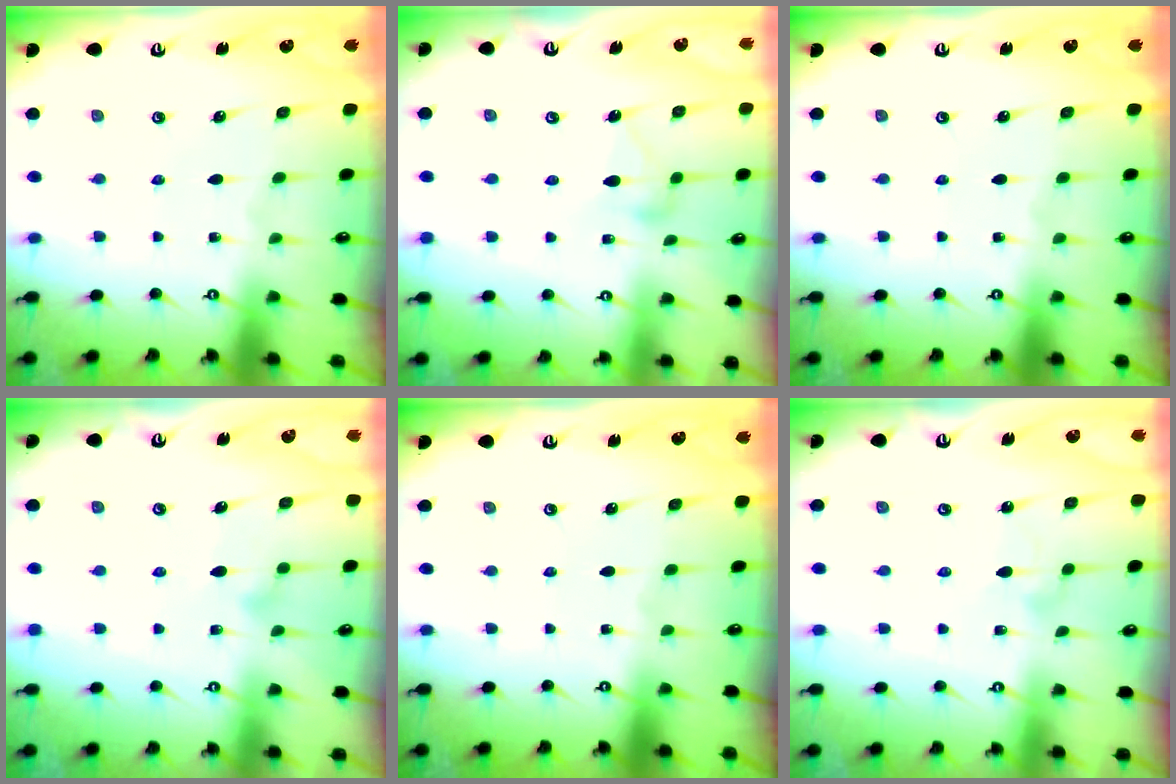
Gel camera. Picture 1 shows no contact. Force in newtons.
{"total": 9.1, "press": 9.1, "slide": 0.1}
{"total": 0.0}
{"total": 8.1, "press": 8.1, "slide": 0.3}
{"total": 0.0}
{"total": 3.7, "press": 3.7, "slide": 0.2}